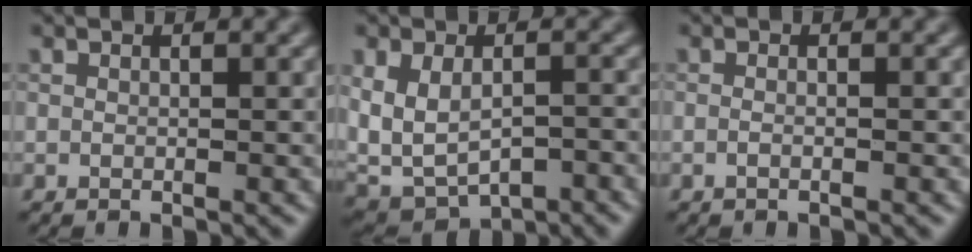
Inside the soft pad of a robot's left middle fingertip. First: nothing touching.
{"total": 6.4, "force": [-0.9, 4.2, 4.8], "torque": [-0.098, -0.016, -0.009]}
{"total": 1.0, "force": [-0.1, 0.4, 0.9], "torque": [-0.003, -0.013, -0.012]}